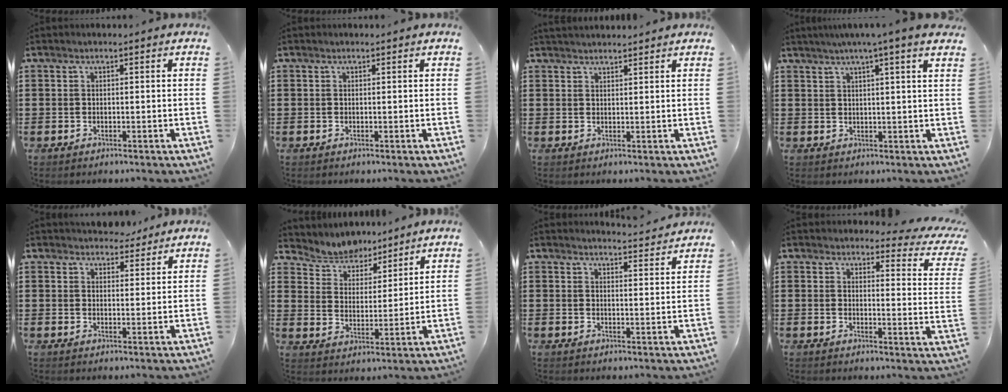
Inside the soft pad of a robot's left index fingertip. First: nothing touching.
{"total": 0.0}
{"total": 1.6, "force": [1.6, 0.1, 0.0], "torque": [-0.005, 0.002, 0.032]}
{"total": 3.4, "force": [2.6, -0.4, 2.2], "torque": [-0.043, -0.009, 0.041]}
{"total": 3.9, "force": [3.6, 1.6, 0.6], "torque": [-0.013, -0.005, 0.067]}
{"total": 5.0, "force": [4.8, 1.3, -0.4], "torque": [-0.022, -0.028, 0.084]}
{"total": 3.1, "force": [3.1, -0.2, 0.3], "torque": [-0.006, -0.019, 0.056]}
{"total": 3.4, "force": [2.9, 0.8, 1.6], "torque": [-0.039, -0.013, 0.047]}